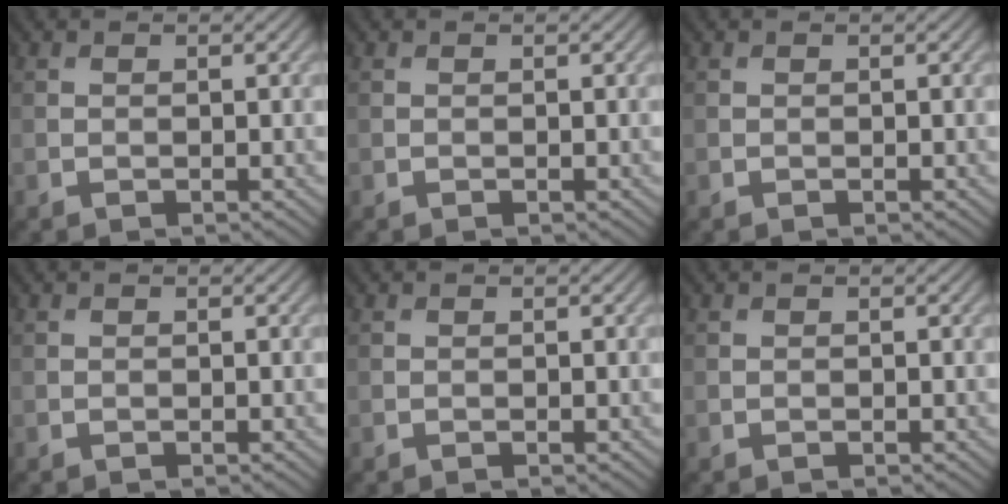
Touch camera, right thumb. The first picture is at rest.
{"total": 0.0}
{"total": 0.0}
{"total": 0.0}
{"total": 0.0}
{"total": 0.0}